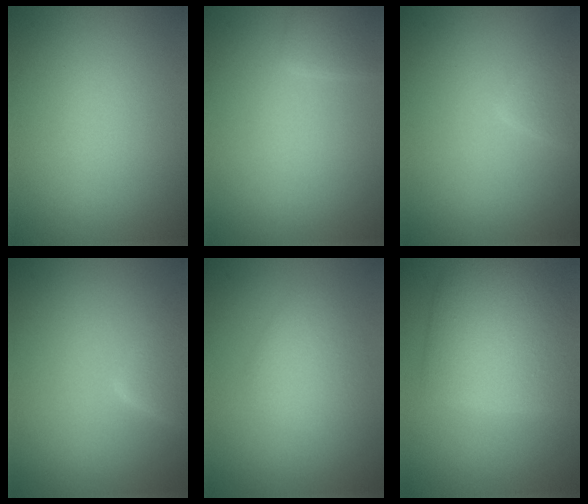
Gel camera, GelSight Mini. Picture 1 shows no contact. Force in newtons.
{"total": 1.4, "press": 1.4, "slide": 0.0}
{"total": 1.7, "press": 1.7, "slide": 0.1}
{"total": 3.3, "press": 3.3, "slide": 0.4}
{"total": 2.4, "press": 2.4, "slide": 0.1}
{"total": 6.4, "press": 6.4, "slide": 0.2}